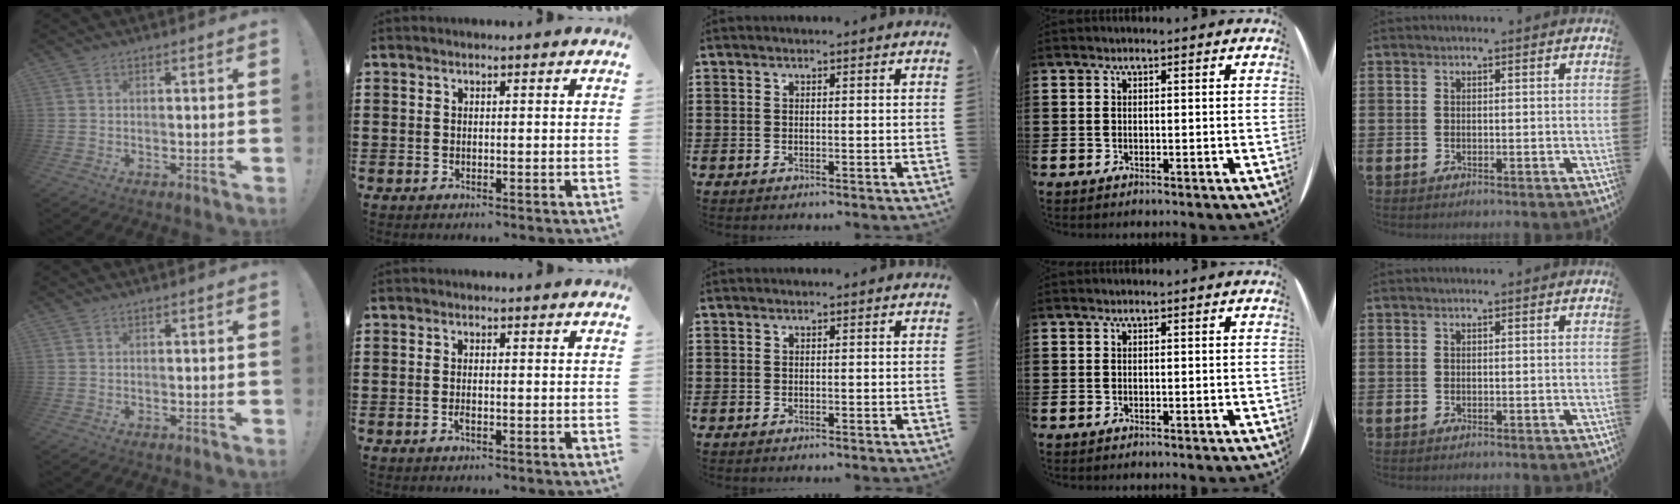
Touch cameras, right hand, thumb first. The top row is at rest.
{"index": {"total": 1.1, "force": [-0.5, 0.2, 1.0], "torque": [-0.027, -0.009, -0.010]}}